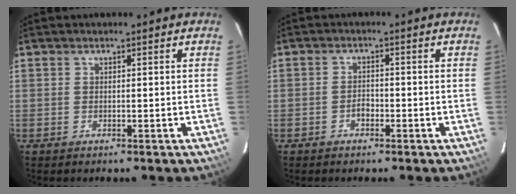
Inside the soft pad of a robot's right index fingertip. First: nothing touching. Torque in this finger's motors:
{"motor_torque": [0.61, 0.19, 0.22, 0.00]}